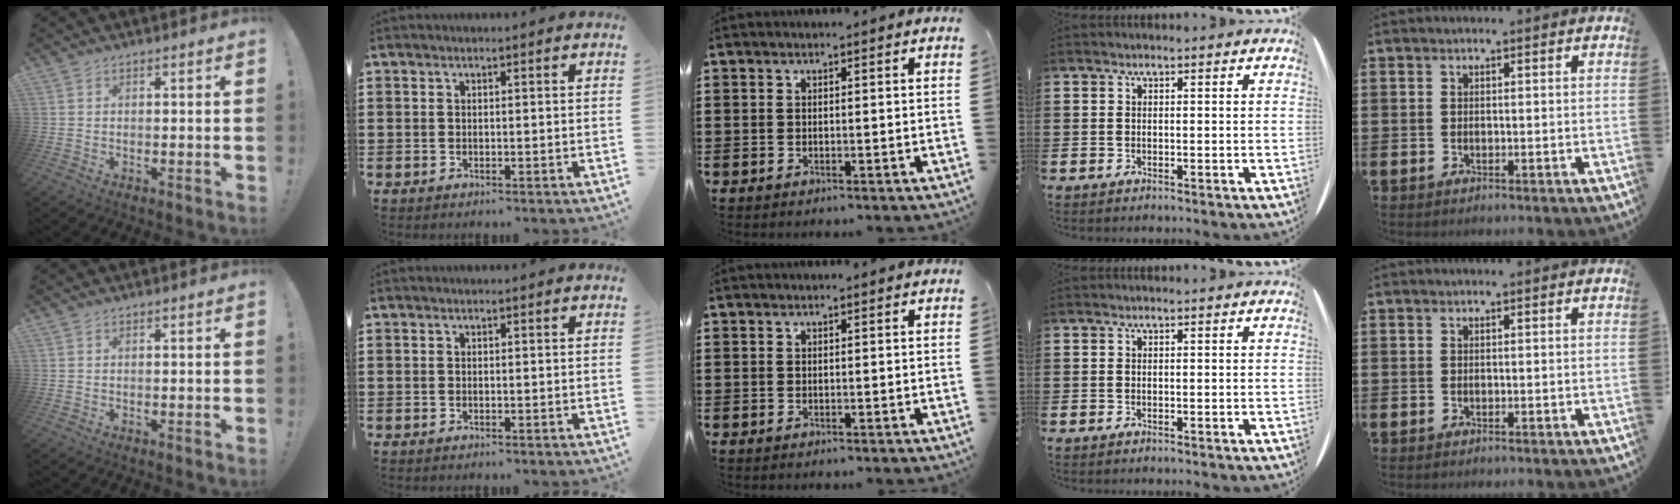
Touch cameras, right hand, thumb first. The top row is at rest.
{}